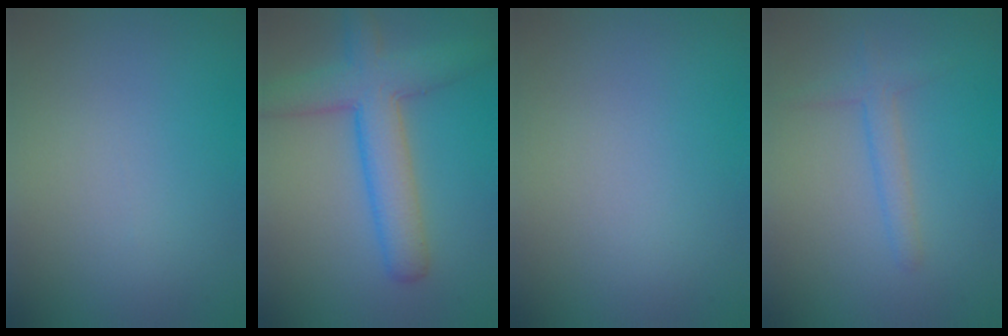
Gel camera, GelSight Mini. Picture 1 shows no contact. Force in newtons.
{"total": 6.1, "press": 6.1, "slide": 0.2}
{"total": 0.0}
{"total": 1.8, "press": 1.8, "slide": 0.1}